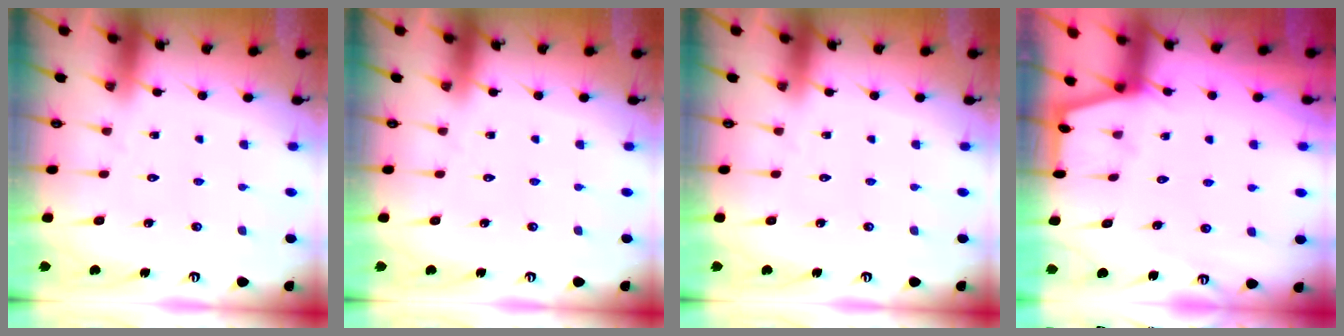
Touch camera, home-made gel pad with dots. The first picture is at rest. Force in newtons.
{"total": 0.0}
{"total": 0.0}
{"total": 1.6, "press": 1.6, "slide": 0.2}